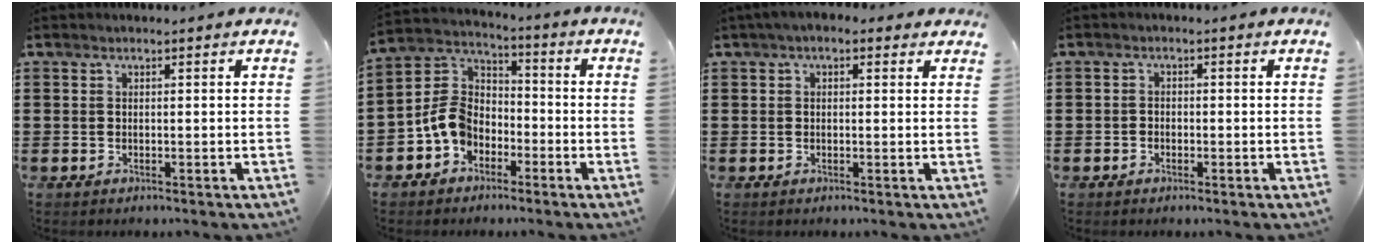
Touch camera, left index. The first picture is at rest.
{"total": 7.5, "force": [-2.9, 5.7, 3.8], "torque": [-0.117, 0.007, -0.067]}
{"total": 2.1, "force": [0.8, 1.4, 1.3], "torque": [-0.029, 0.009, 0.012]}
{"total": 1.1, "force": [-0.8, 0.7, 0.2], "torque": [-0.007, 0.002, -0.018]}